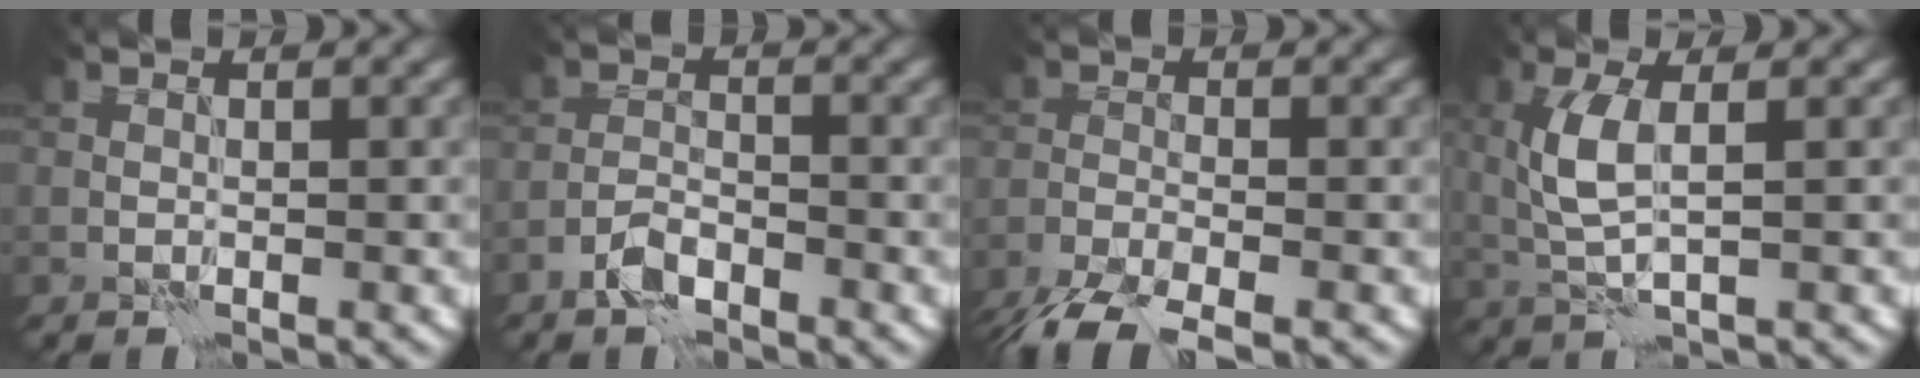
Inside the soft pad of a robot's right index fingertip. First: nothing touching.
{"total": 2.4, "force": [-1.8, 0.9, 1.3], "torque": [-0.023, 0.006, -0.041]}
{"total": 5.9, "force": [-4.7, 1.5, 3.3], "torque": [-0.062, -0.021, -0.096]}
{"total": 4.0, "force": [0.7, 1.3, 3.8], "torque": [-0.087, 0.002, 0.014]}